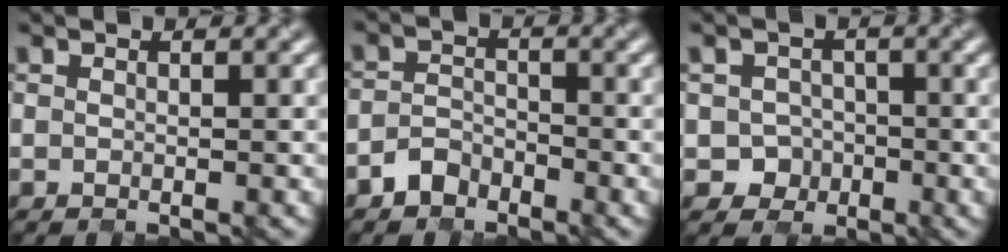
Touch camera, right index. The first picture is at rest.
{"total": 2.1, "force": [-1.8, 1.1, 0.3], "torque": [-0.002, 0.006, -0.039]}
{"total": 2.4, "force": [-0.7, 2.3, 0.3], "torque": [0.006, -0.002, -0.014]}